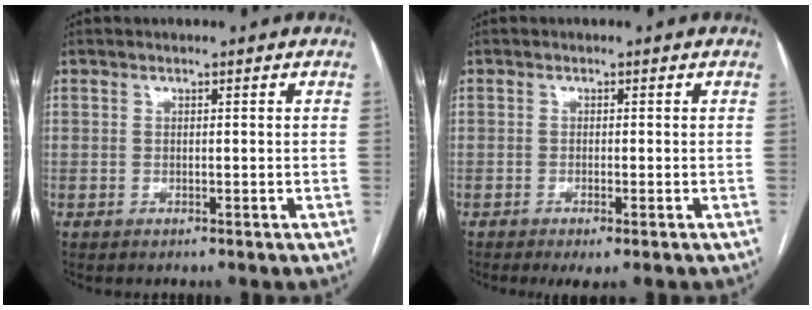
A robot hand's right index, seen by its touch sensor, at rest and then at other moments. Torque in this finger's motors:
{"motor_torque": [0.52, -0.16, 0.07, 0.03]}